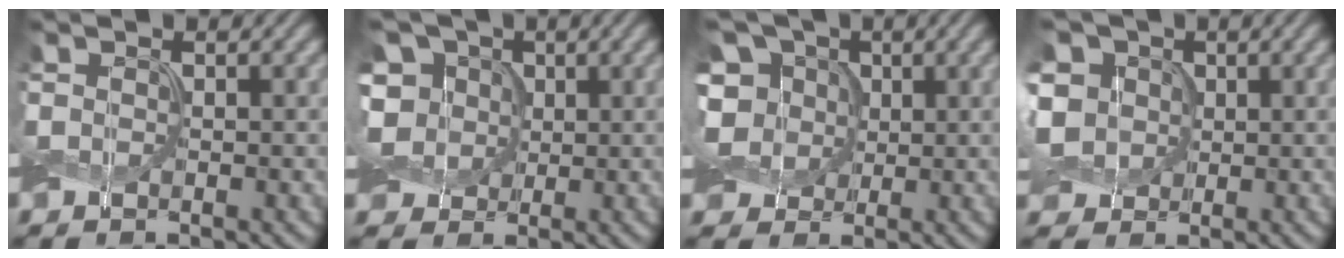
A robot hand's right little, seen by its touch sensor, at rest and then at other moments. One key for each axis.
{"total": 7.3, "fx": 1.7, "fy": 6.0, "fz": 3.6, "tx": -0.093, "ty": 0.030, "tz": 0.013}
{"total": 8.3, "fx": 2.0, "fy": 6.8, "fz": 4.3, "tx": -0.101, "ty": 0.034, "tz": 0.014}
{"total": 6.9, "fx": 1.5, "fy": 5.7, "fz": 3.5, "tx": -0.099, "ty": 0.034, "tz": 0.010}